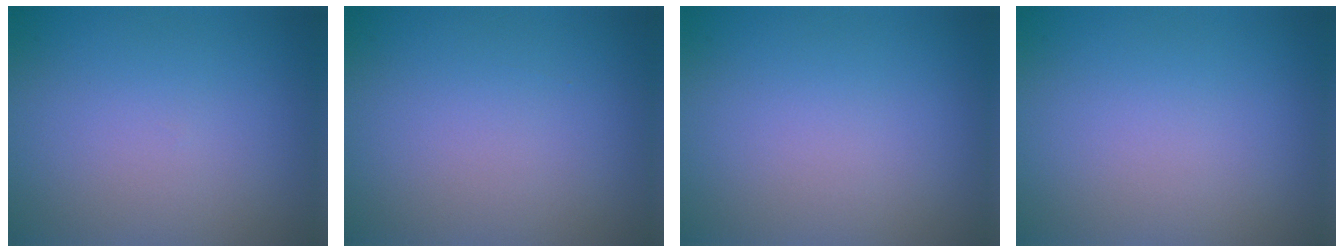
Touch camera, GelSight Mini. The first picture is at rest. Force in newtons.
{"total": 0.0}
{"total": 0.0}
{"total": 0.0}